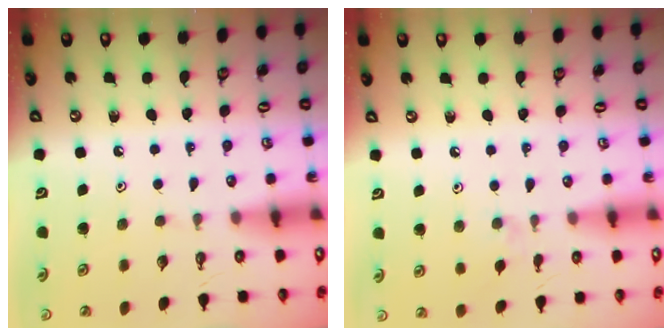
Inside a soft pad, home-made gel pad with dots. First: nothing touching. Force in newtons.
{"total": 2.9, "press": 2.9, "slide": 0.5}